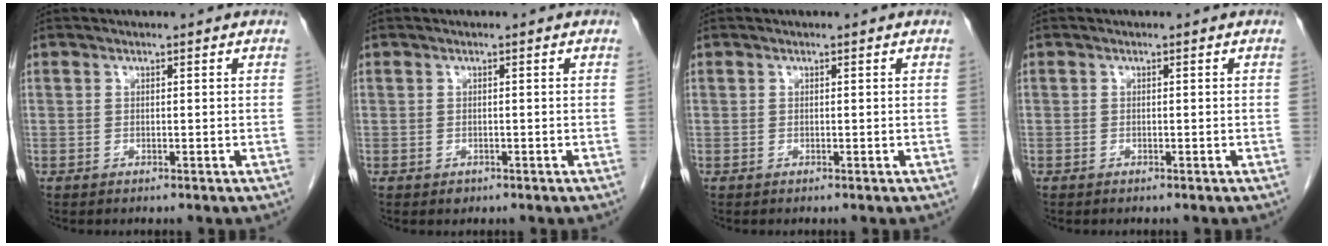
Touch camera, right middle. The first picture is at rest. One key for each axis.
{"total": 0.7, "fx": -0.4, "fy": 0.5, "fz": 0.2, "tx": -0.004, "ty": 0.001, "tz": -0.002}
{"total": 0.0}
{"total": 0.0}